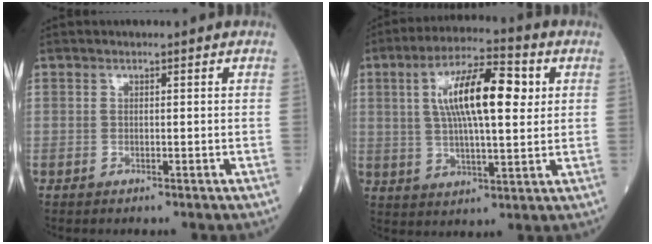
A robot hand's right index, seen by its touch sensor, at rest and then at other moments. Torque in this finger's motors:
{"motor_torque": [1.26, 0.88, 0.38, 0.21]}